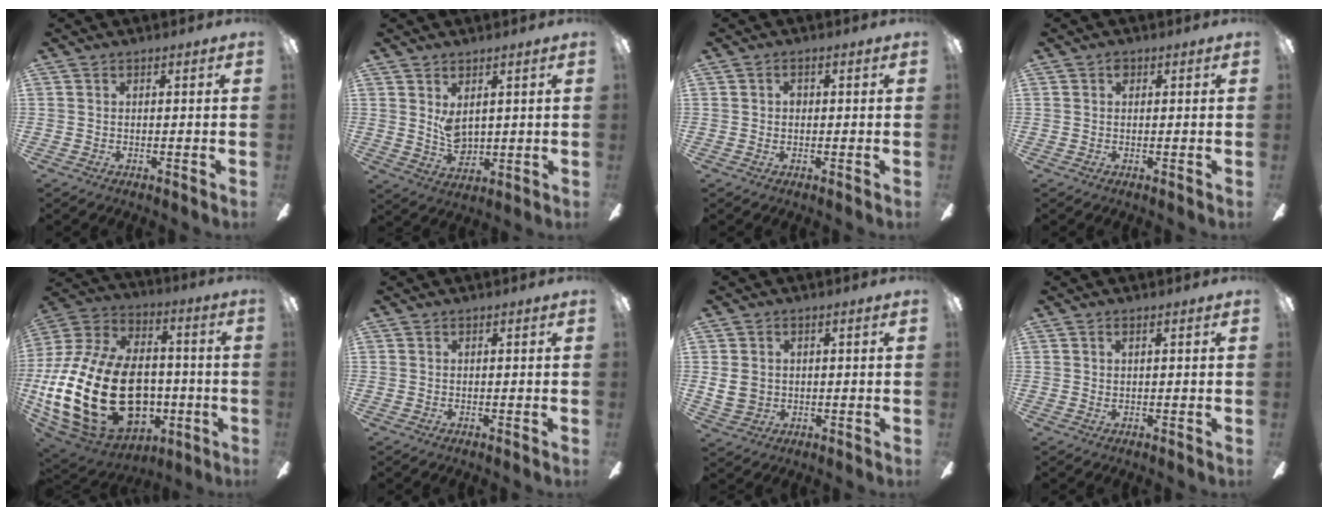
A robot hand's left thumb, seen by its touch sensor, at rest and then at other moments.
{"total": 5.4, "force": [2.3, 3.2, 3.7], "torque": [-0.060, -0.010, 0.042]}
{"total": 1.6, "force": [0.0, 1.0, 1.2], "torque": [-0.016, 0.001, -0.002]}
{"total": 1.2, "force": [0.4, 0.8, 0.8], "torque": [-0.017, 0.004, 0.007]}
{"total": 30.6, "force": [-5.3, 18.9, 23.5], "torque": [-0.520, 0.026, -0.068]}
{"total": 0.0}
{"total": 4.9, "force": [0.2, 4.1, 2.6], "torque": [-0.056, 0.003, 0.002]}
{"total": 1.0, "force": [0.3, 0.3, 1.0], "torque": [-0.020, 0.000, 0.005]}